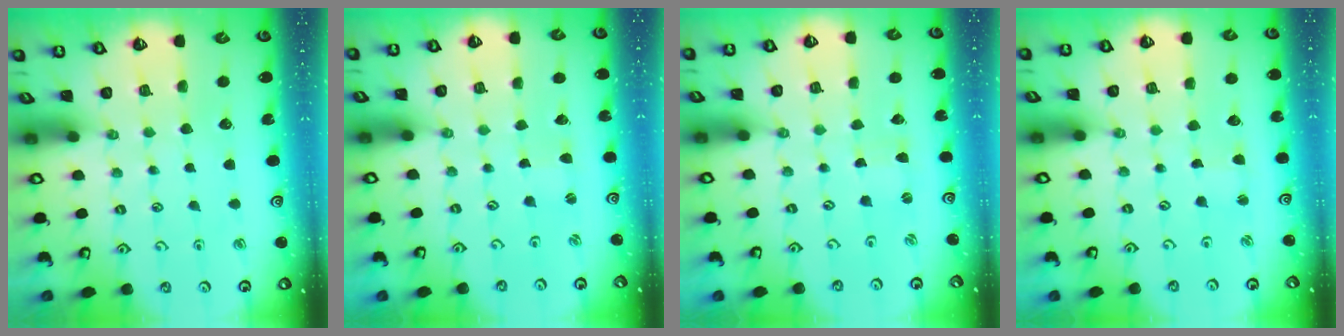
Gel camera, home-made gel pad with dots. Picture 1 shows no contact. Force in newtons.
{"total": 0.6, "press": 0.6, "slide": 0.1}
{"total": 0.0}
{"total": 1.0, "press": 0.9, "slide": 0.1}